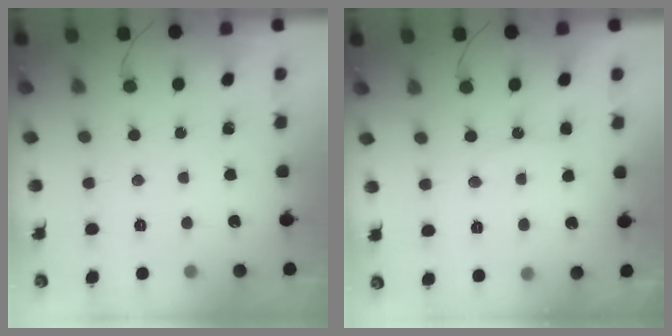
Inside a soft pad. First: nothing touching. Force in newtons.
{"total": 6.8, "press": 6.8, "slide": 0.5}